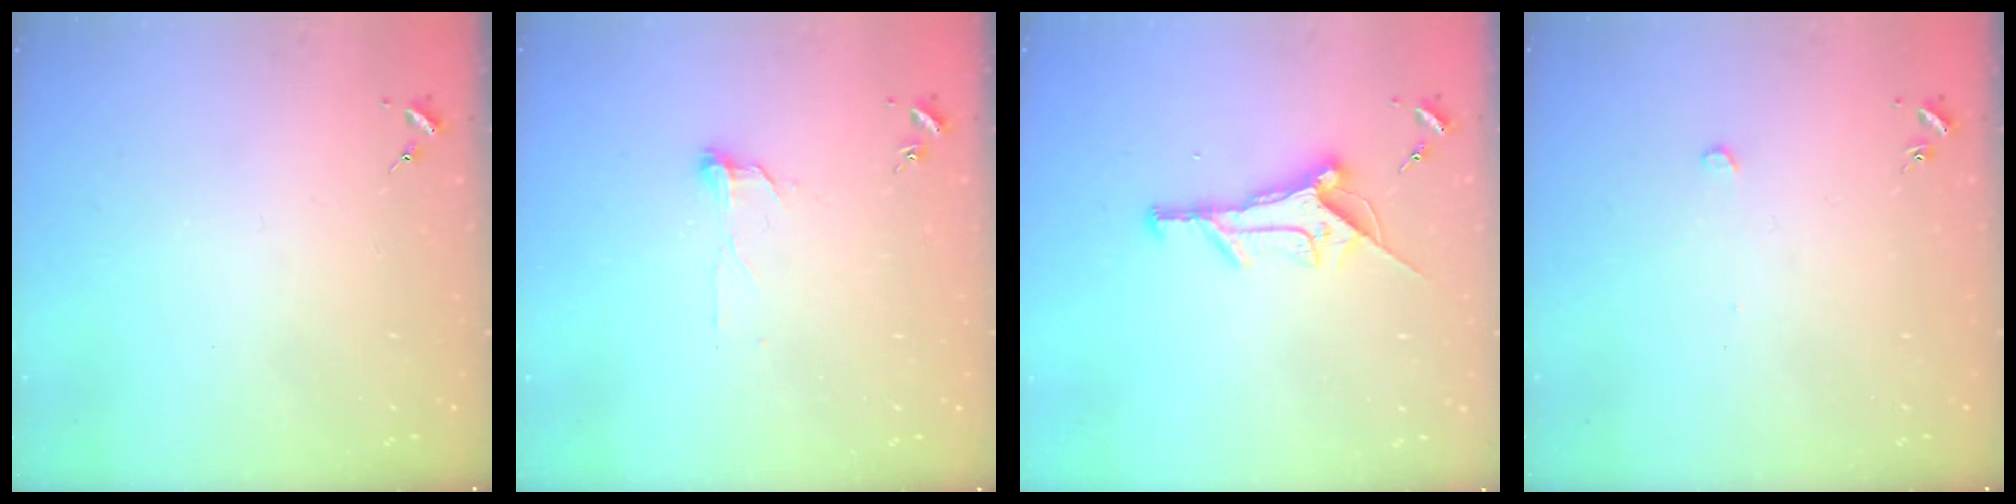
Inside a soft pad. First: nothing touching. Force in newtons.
{"total": 6.4, "press": 6.3, "slide": 0.5}
{"total": 11.7, "press": 11.7, "slide": 0.3}
{"total": 2.6, "press": 2.6, "slide": 0.2}